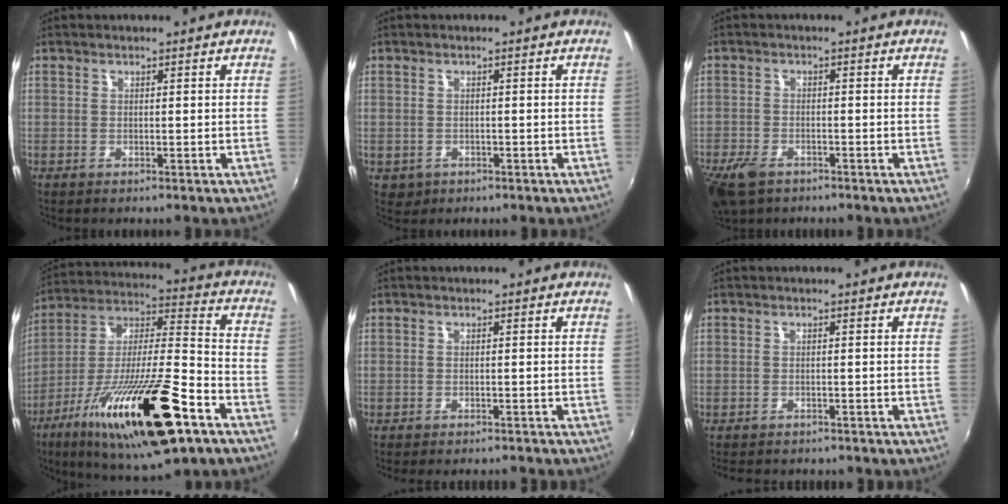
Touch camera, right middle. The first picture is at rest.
{"total": 3.0, "force": [-0.9, 2.6, 1.1], "torque": [-0.029, -0.004, -0.007]}
{"total": 7.0, "force": [-4.8, 3.7, 3.5], "torque": [-0.100, -0.017, -0.093]}
{"total": 26.7, "force": [-13.8, 6.4, 21.9], "torque": [-0.385, -0.050, -0.236]}
{"total": 3.9, "force": [-3.6, 0.9, 1.4], "torque": [-0.034, -0.012, -0.053]}
{"total": 4.8, "force": [-4.3, 1.6, 1.6], "torque": [-0.041, -0.016, -0.062]}